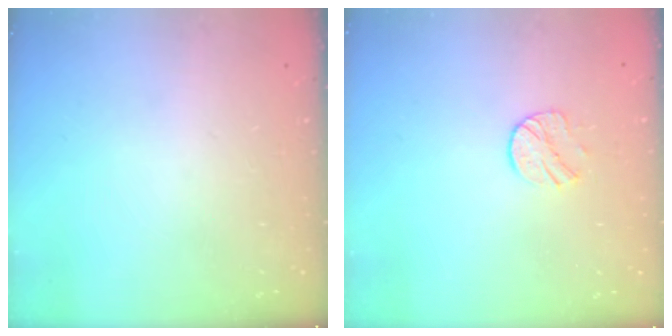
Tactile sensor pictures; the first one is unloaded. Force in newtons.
{"total": 7.8, "press": 7.7, "slide": 0.7}